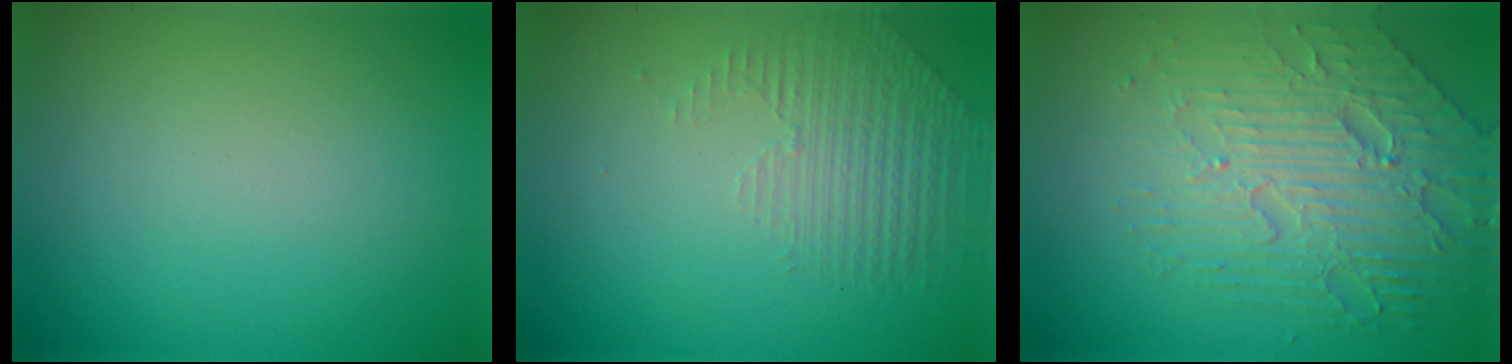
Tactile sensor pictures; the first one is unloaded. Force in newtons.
{"total": 1.5, "press": 0.9, "slide": 1.2}
{"total": 6.8, "press": 4.9, "slide": 4.8}